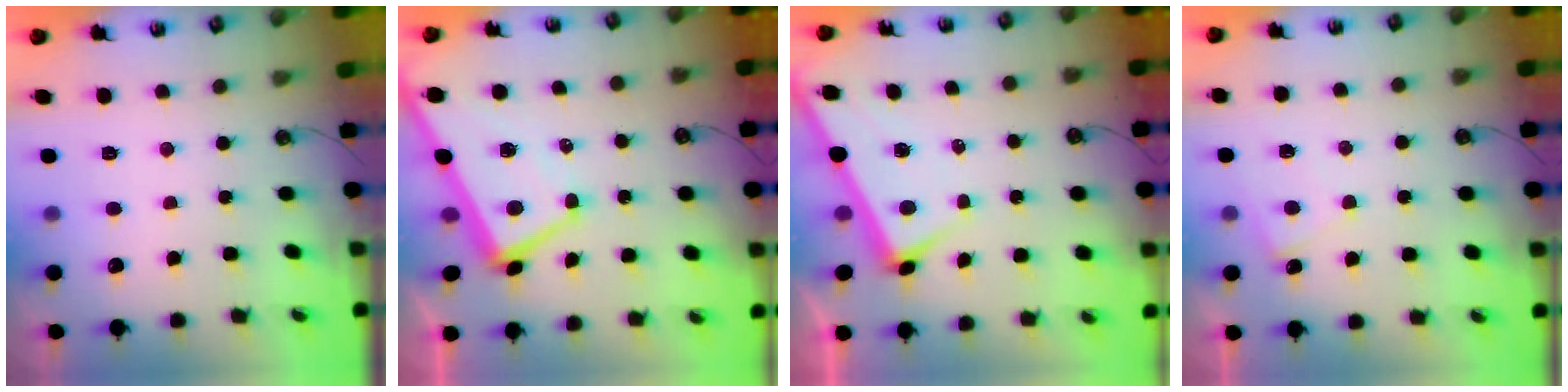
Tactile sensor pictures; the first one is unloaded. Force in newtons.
{"total": 2.8, "press": 2.7, "slide": 0.9}
{"total": 2.9, "press": 2.9, "slide": 0.2}
{"total": 3.9, "press": 3.9, "slide": 0.2}